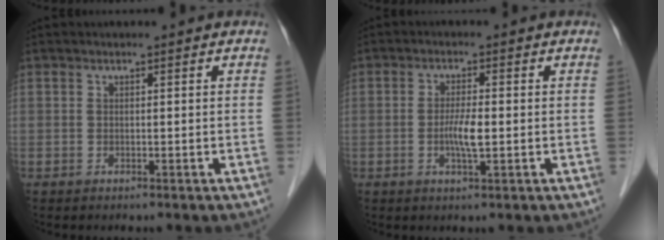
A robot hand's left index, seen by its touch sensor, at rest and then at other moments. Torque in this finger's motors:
{"motor_torque": [0.94, 0.41, 0.13, 0.03]}